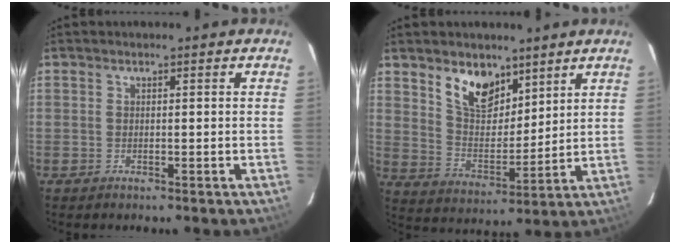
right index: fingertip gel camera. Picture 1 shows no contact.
{"total": 10.4, "force": [6.8, 5.7, 5.4], "torque": [-0.092, 0.003, 0.133]}